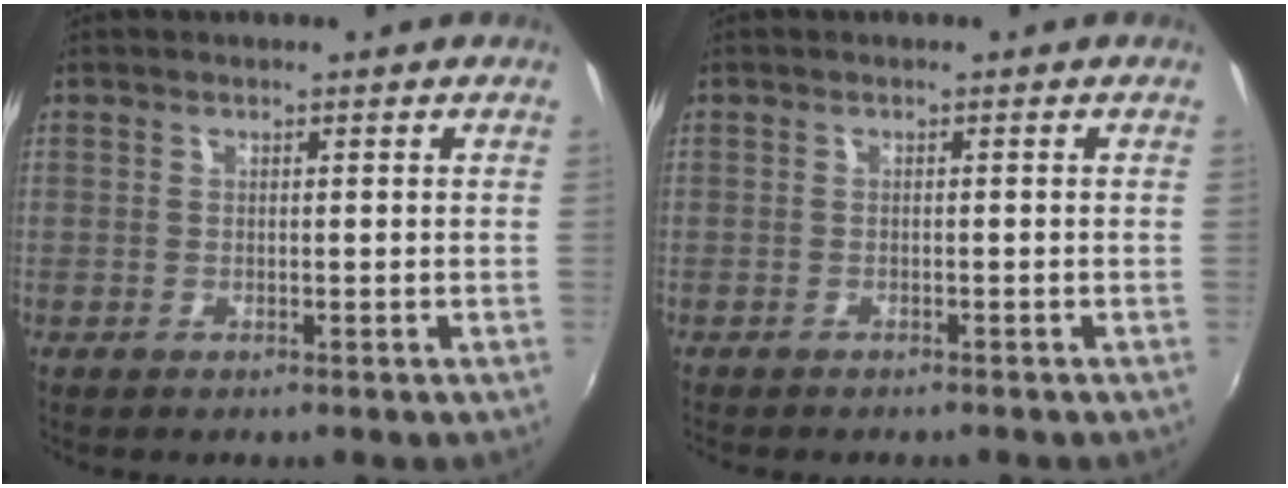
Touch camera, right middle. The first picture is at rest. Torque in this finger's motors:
{"motor_torque": [0.99, -1.14, 0.09, 0.05]}